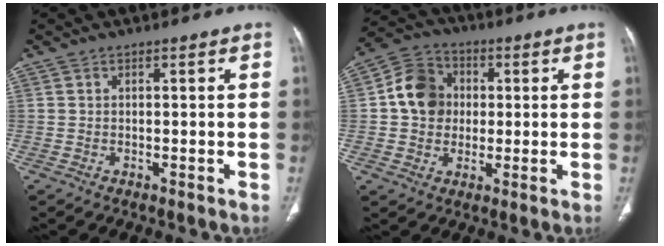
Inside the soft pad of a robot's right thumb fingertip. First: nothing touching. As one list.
[{"total": 10.0, "force": [0.7, 8.7, 4.8], "torque": [-0.063, 0.017, 0.003]}]